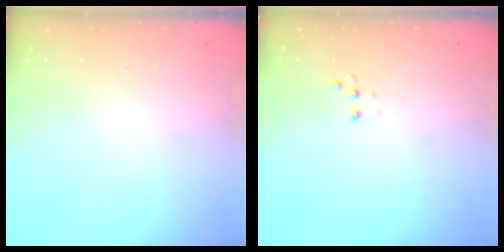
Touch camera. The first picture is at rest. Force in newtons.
{"total": 2.2, "press": 2.2, "slide": 0.5}